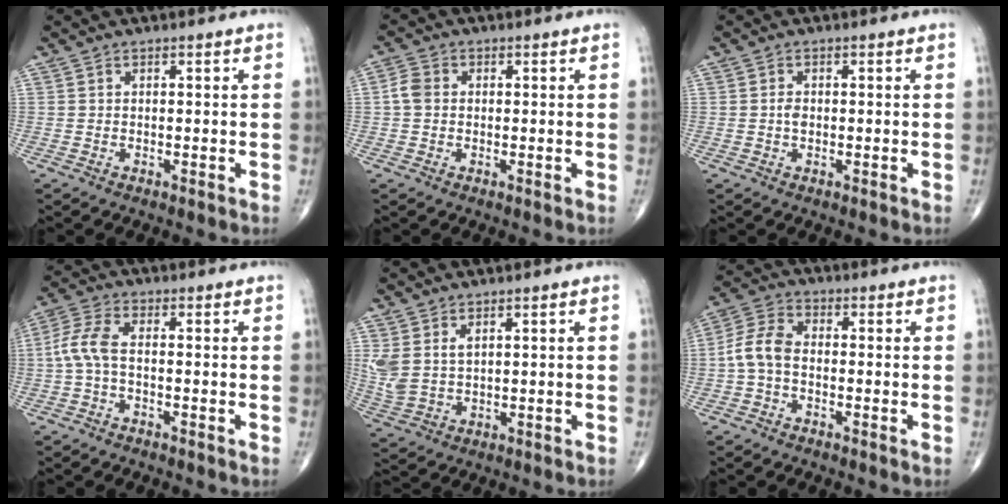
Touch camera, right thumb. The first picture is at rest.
{"total": 3.2, "force": [0.1, 2.6, 1.9], "torque": [-0.038, 0.009, -0.005]}
{"total": 1.4, "force": [-0.1, 1.0, 1.1], "torque": [-0.019, 0.001, -0.003]}
{"total": 5.5, "force": [-0.8, 2.3, 5.0], "torque": [-0.125, 0.017, -0.024]}
{"total": 5.3, "force": [2.2, 2.8, 3.9], "torque": [-0.095, -0.007, 0.056]}
{"total": 6.2, "force": [-1.1, 3.7, 4.9], "torque": [-0.103, 0.020, -0.034]}